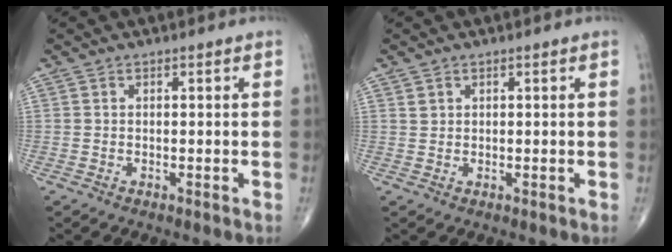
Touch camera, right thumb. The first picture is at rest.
{"total": 1.0, "force": [0.6, 0.8, 0.3], "torque": [0.003, -0.002, 0.010]}